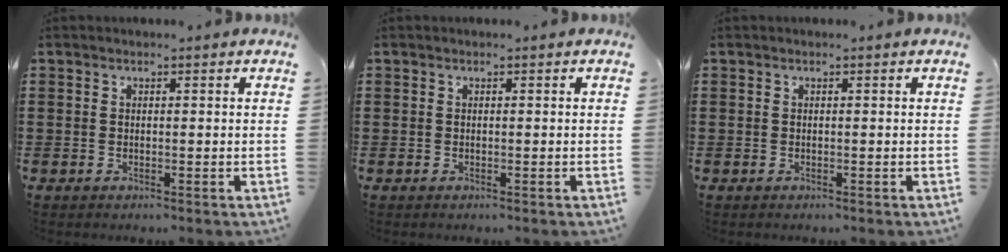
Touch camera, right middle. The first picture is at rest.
{"total": 0.0}
{"total": 0.0}